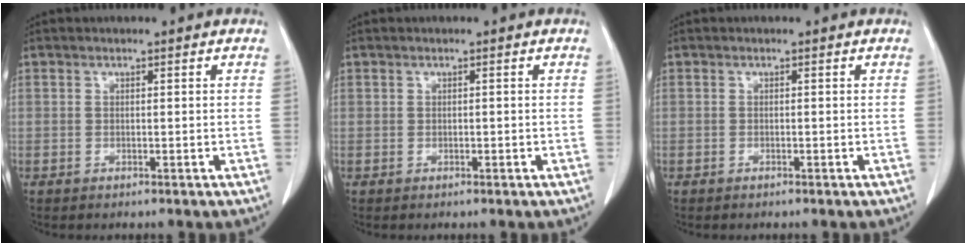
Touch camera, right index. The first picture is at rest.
{"total": 0.0}
{"total": 0.0}